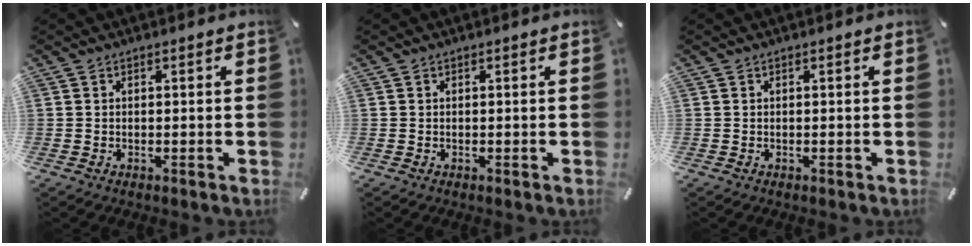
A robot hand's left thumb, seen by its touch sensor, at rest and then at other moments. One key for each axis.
{"total": 0.0}
{"total": 0.0}